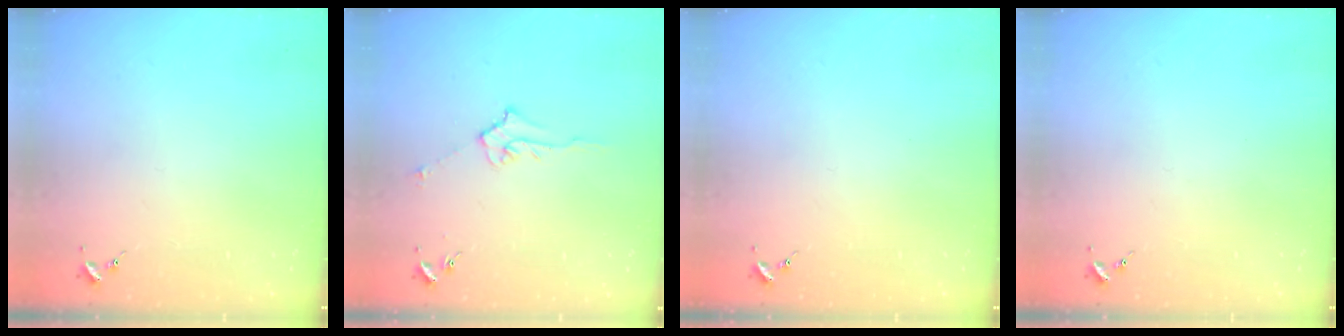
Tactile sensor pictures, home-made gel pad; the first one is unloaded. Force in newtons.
{"total": 5.1, "press": 5.0, "slide": 0.6}
{"total": 0.0}
{"total": 0.0}